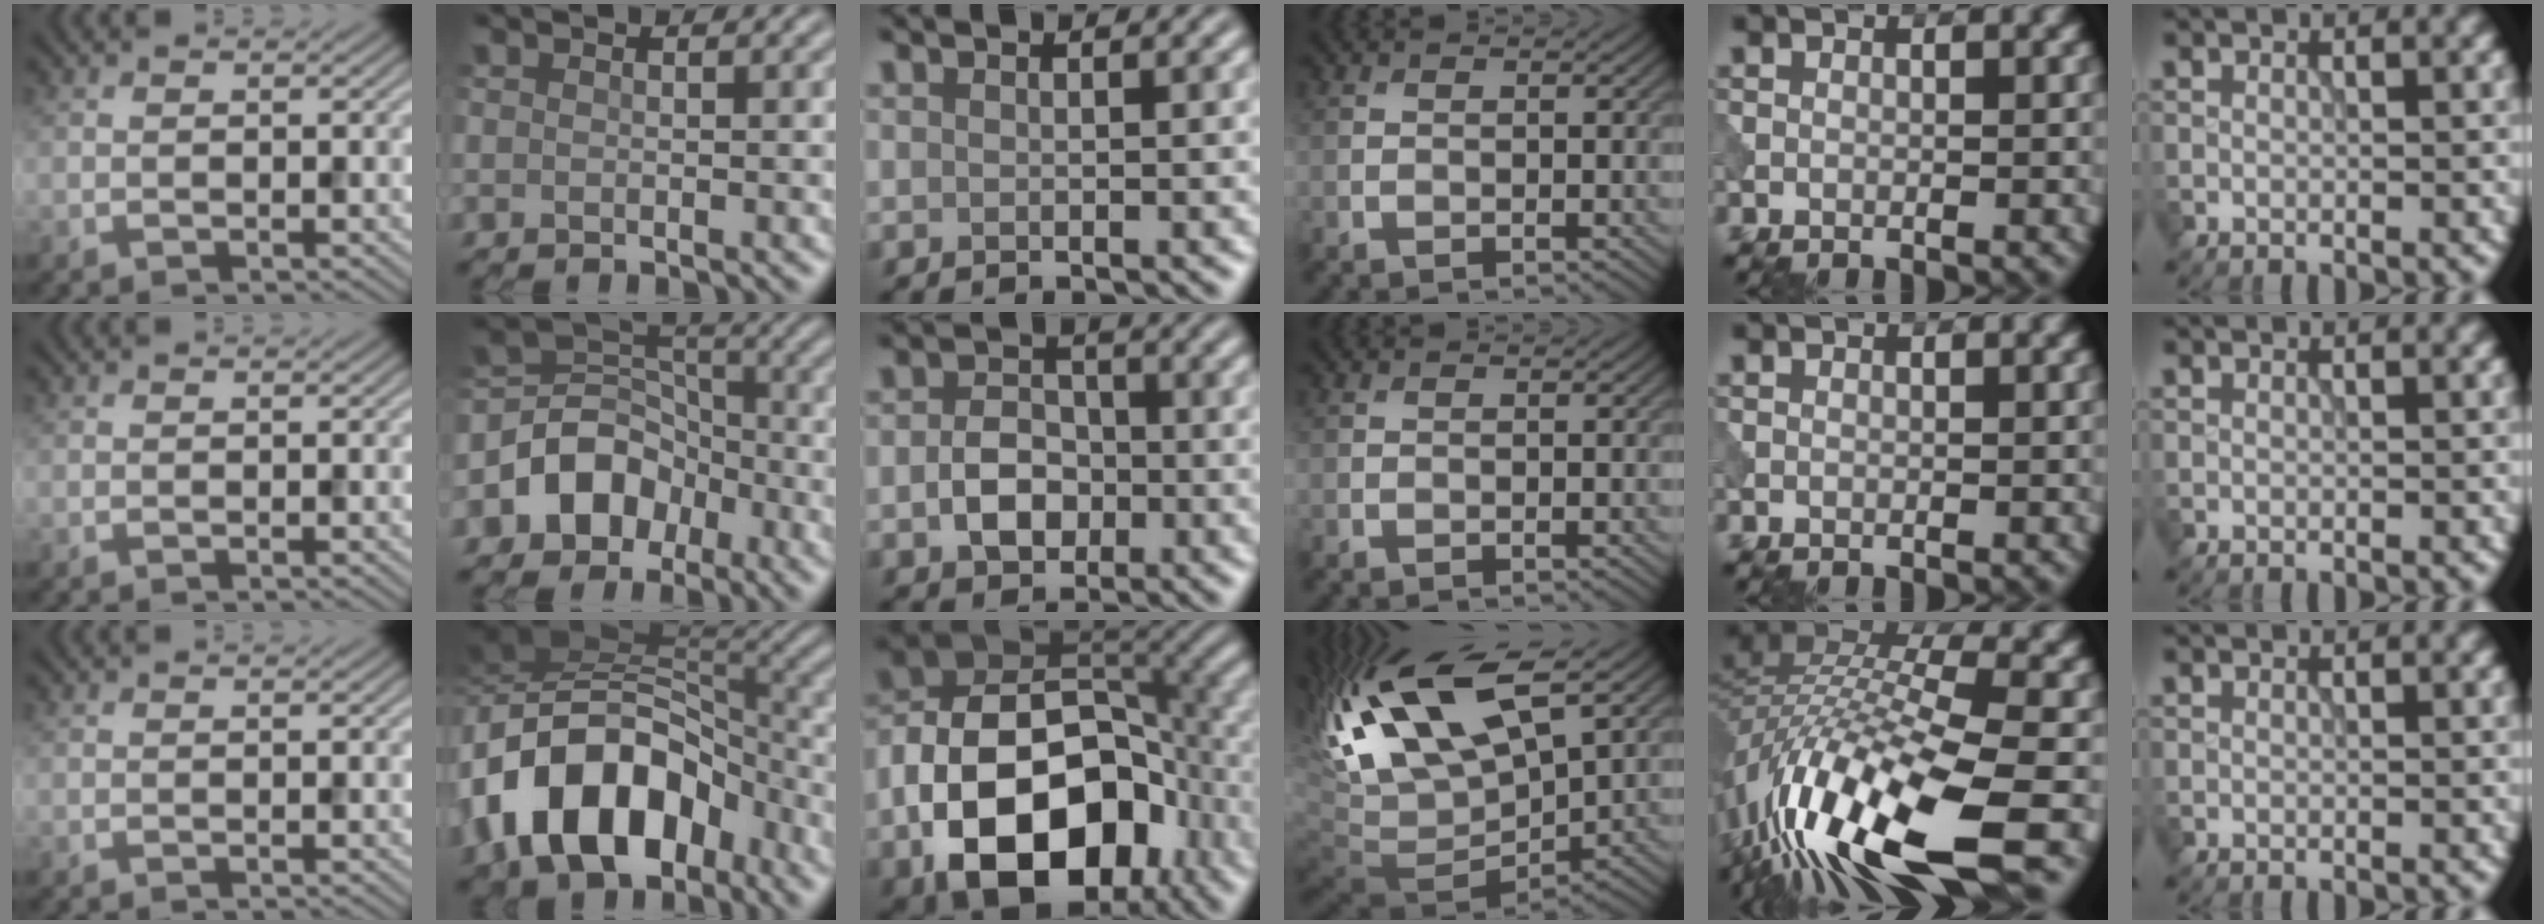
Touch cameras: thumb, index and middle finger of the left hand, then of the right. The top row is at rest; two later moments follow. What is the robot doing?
{"motion": "extract", "object": "peg toy"}